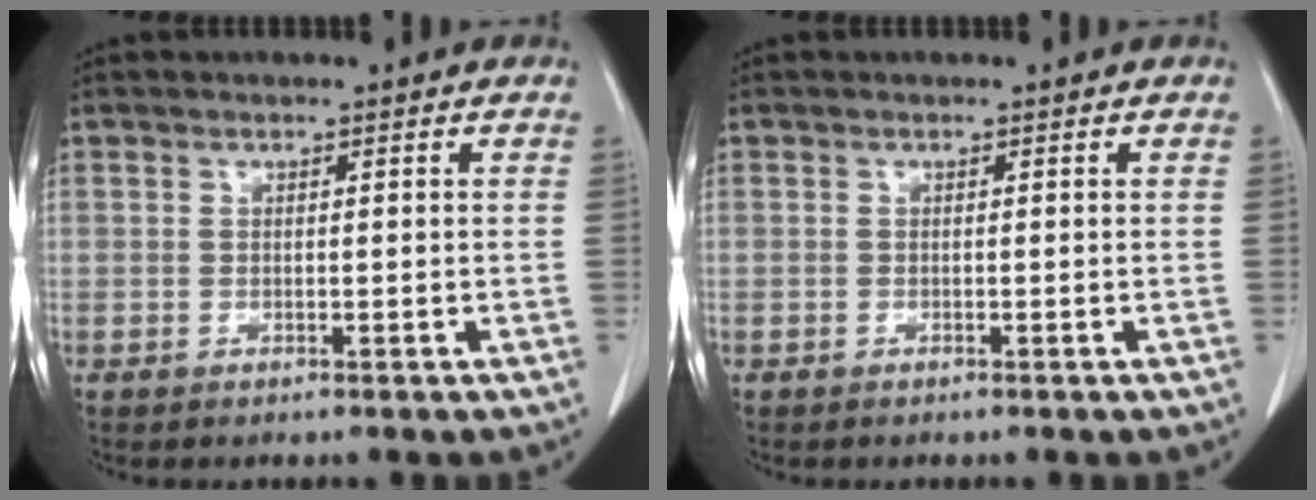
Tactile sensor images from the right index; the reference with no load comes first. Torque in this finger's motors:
{"motor_torque": [-0.02, 0.01, -0.01, 0.00]}